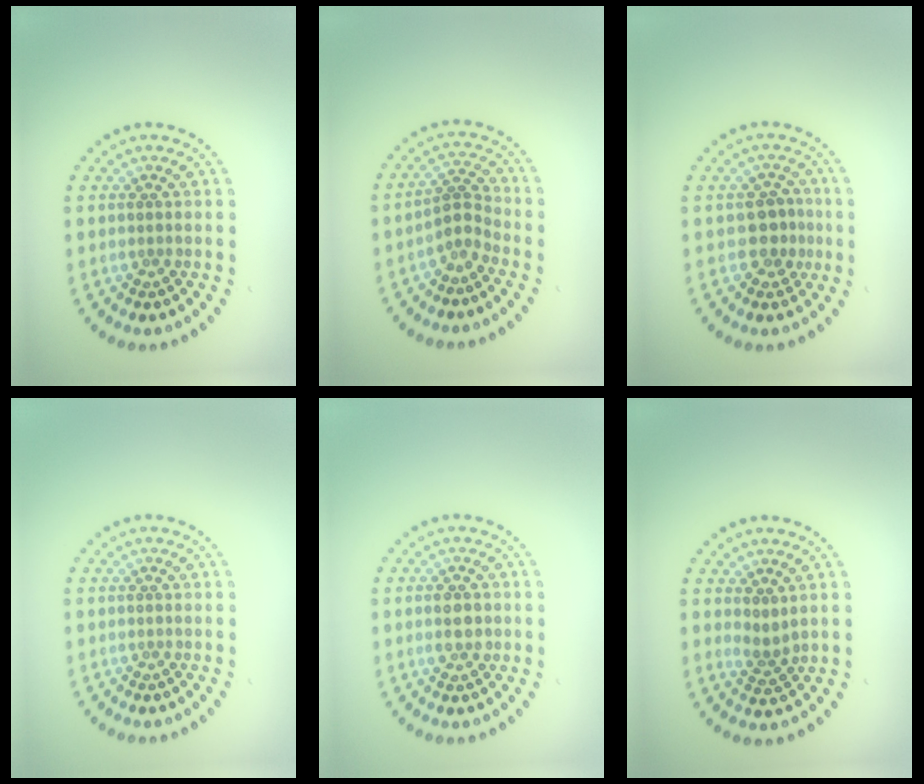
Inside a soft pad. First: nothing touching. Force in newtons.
{"total": 2.2, "press": 1.5, "slide": 1.6}
{"total": 2.5, "press": 2.2, "slide": 1.1}
{"total": 0.0}
{"total": 2.4, "press": 2.3, "slide": 0.1}
{"total": 1.7, "press": 1.1, "slide": 1.3}